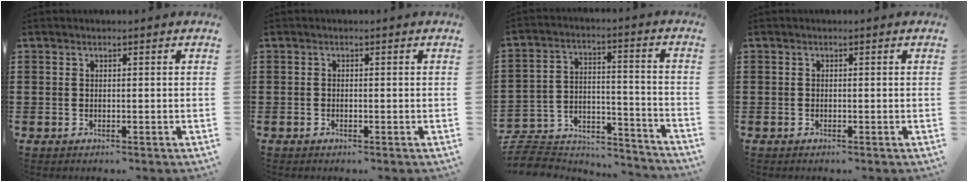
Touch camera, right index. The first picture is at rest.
{"total": 0.0}
{"total": 7.0, "force": [-6.6, 1.8, 1.1], "torque": [-0.031, 0.009, -0.135]}
{"total": 0.0}